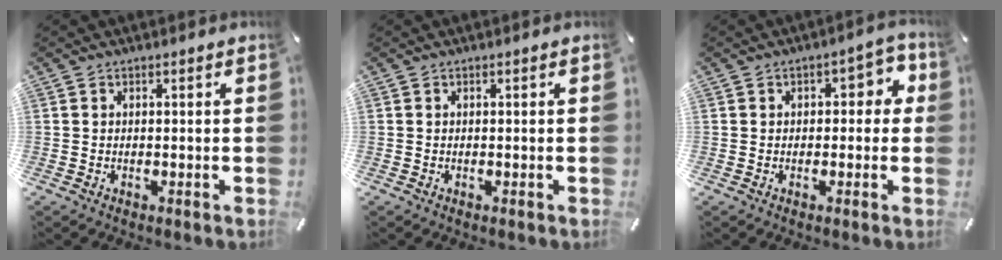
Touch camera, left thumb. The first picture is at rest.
{"total": 0.0}
{"total": 5.4, "force": [0.6, 3.4, 4.2], "torque": [-0.052, 0.004, 0.000]}